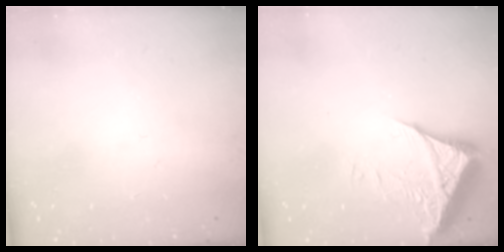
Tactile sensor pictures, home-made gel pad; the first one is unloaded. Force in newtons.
{"total": 7.2, "press": 7.2, "slide": 0.6}